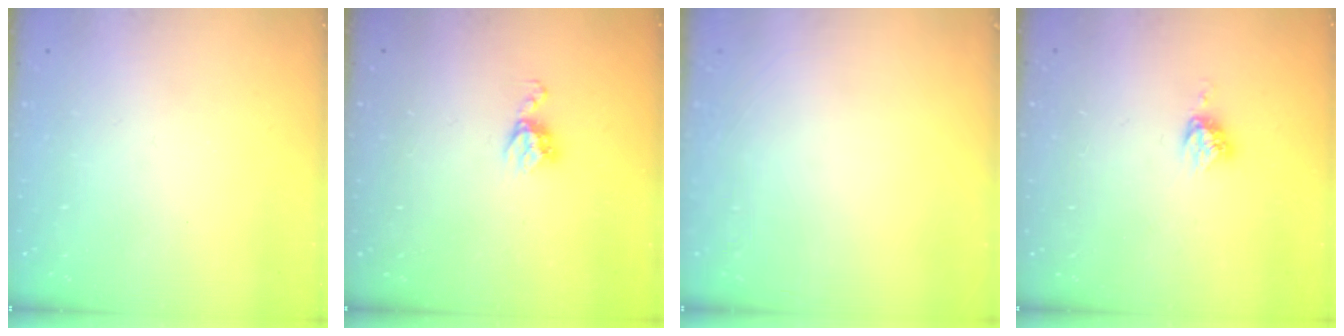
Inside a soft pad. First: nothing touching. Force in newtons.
{"total": 5.6, "press": 5.6, "slide": 0.5}
{"total": 0.0}
{"total": 4.9, "press": 4.8, "slide": 0.4}